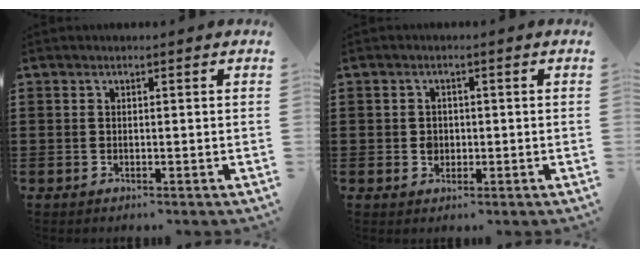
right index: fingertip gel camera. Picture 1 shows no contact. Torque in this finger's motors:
{"motor_torque": [0.47, -0.24, 0.01, 0.04]}